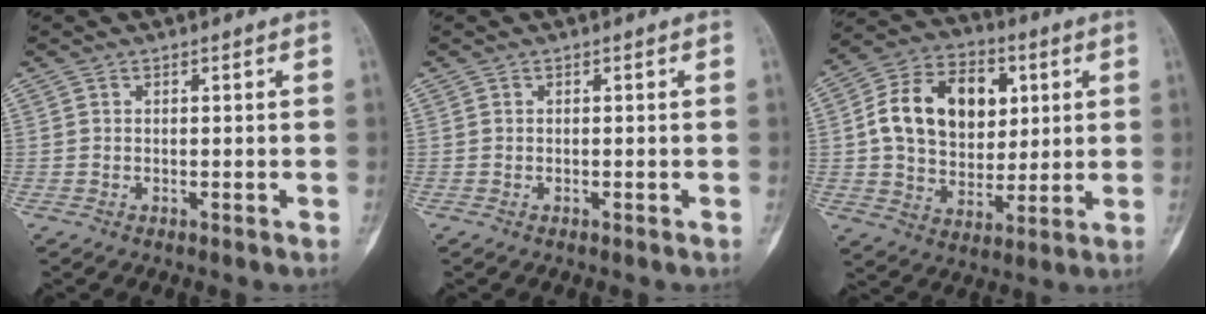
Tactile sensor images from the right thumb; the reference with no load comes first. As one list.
[{"total": 0.0}, {"total": 17.6, "force": [3.6, 12.9, 11.5], "torque": [-0.158, 0.009, 0.060]}]